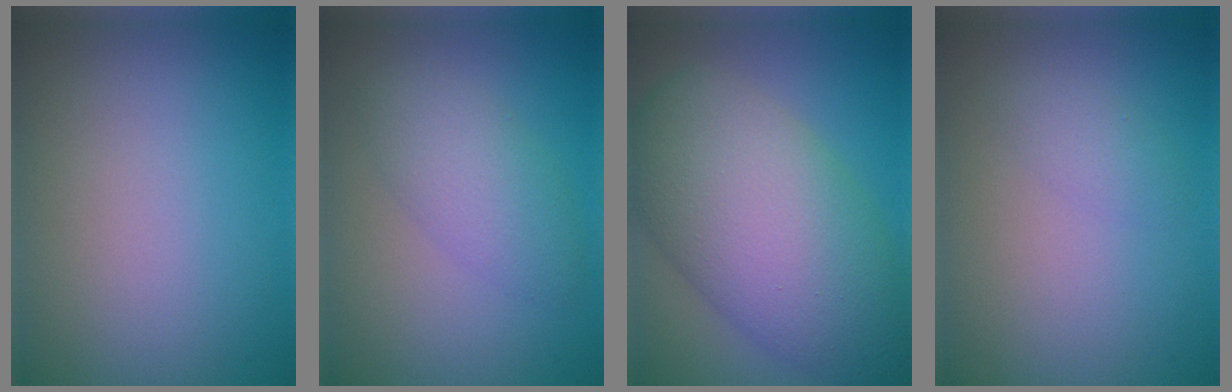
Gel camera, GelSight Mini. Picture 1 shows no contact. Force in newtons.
{"total": 3.5, "press": 3.5, "slide": 0.2}
{"total": 12.1, "press": 12.1, "slide": 0.2}
{"total": 1.3, "press": 1.3, "slide": 0.0}